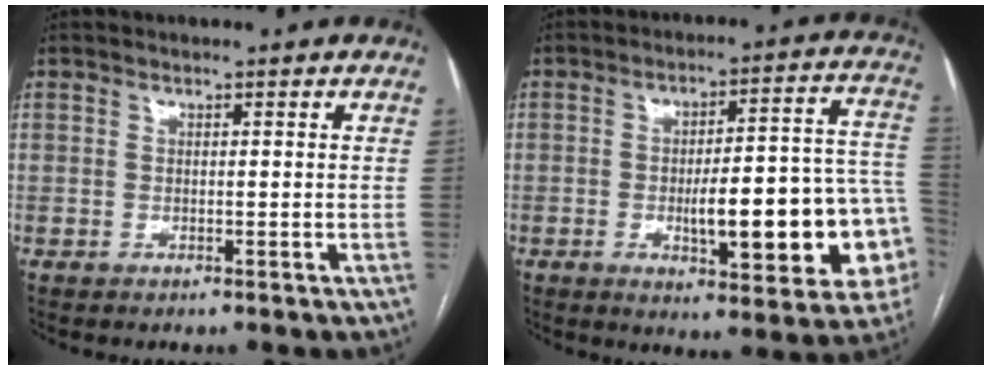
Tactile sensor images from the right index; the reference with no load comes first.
{"total": 19.1, "force": [-4.3, 4.3, 18.1], "torque": [-0.170, 0.036, -0.041]}